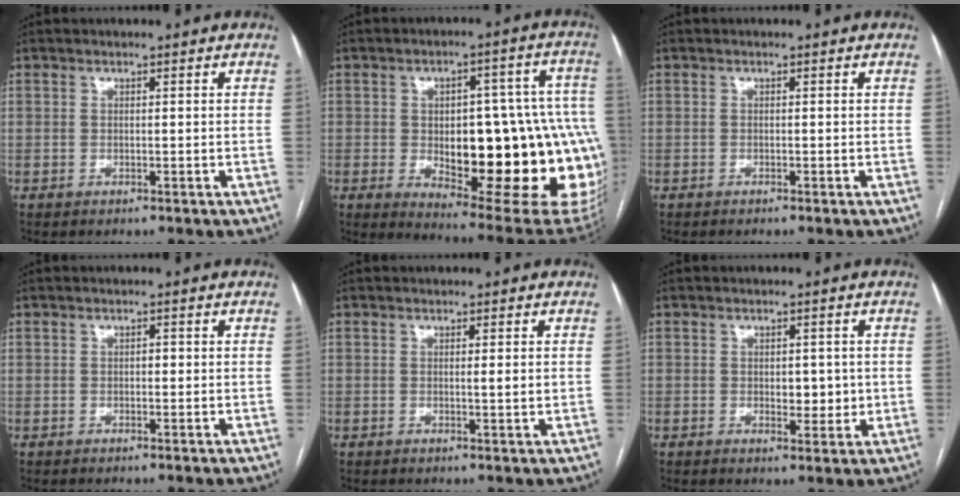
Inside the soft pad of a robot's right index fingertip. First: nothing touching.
{"total": 27.1, "force": [-4.0, 9.6, 25.0], "torque": [-0.237, 0.024, -0.024]}
{"total": 0.0}
{"total": 0.9, "force": [0.1, 0.6, 0.7], "torque": [-0.009, 0.005, 0.001]}
{"total": 1.6, "force": [0.3, 0.1, 1.6], "torque": [-0.024, -0.002, 0.004]}
{"total": 3.7, "force": [0.0, 2.2, 3.0], "torque": [-0.035, -0.001, 0.006]}